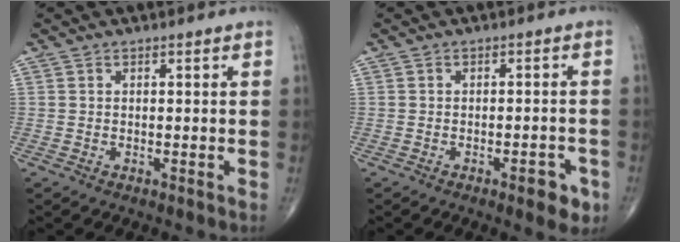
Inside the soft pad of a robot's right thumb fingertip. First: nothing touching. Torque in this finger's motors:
{"motor_torque": [0.84, 0.81, -0.01, -0.04, 0.14]}